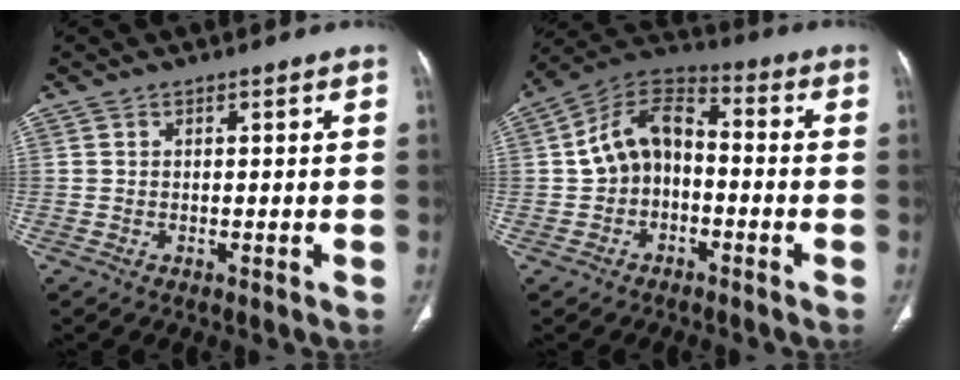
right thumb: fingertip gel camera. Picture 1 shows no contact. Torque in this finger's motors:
{"motor_torque": [-0.44, 0.64, 0.03, -0.15, 0.36]}